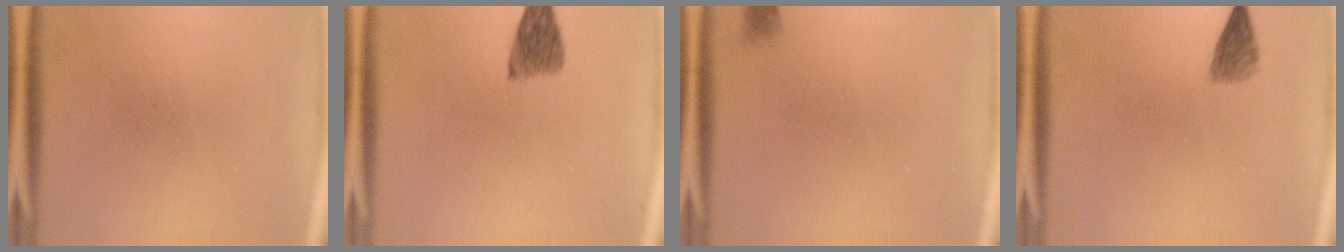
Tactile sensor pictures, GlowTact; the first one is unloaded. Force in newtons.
{"total": 4.1}
{"total": 1.1}
{"total": 2.2}